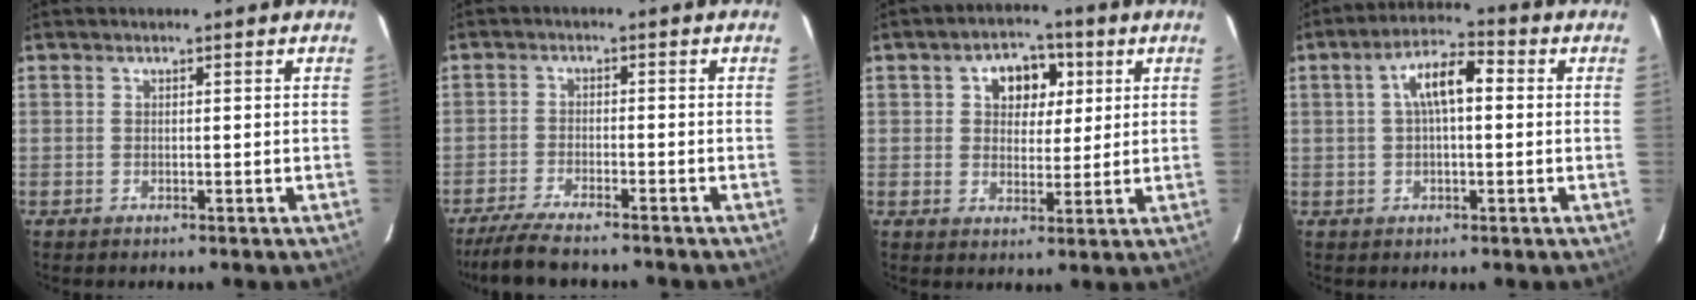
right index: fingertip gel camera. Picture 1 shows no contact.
{"total": 8.8, "force": [-7.7, 1.2, 4.2], "torque": [-0.104, -0.023, -0.133]}
{"total": 7.3, "force": [2.4, 5.6, 4.1], "torque": [-0.068, 0.020, 0.039]}
{"total": 7.4, "force": [1.0, 3.0, 6.7], "torque": [-0.124, 0.024, 0.016]}